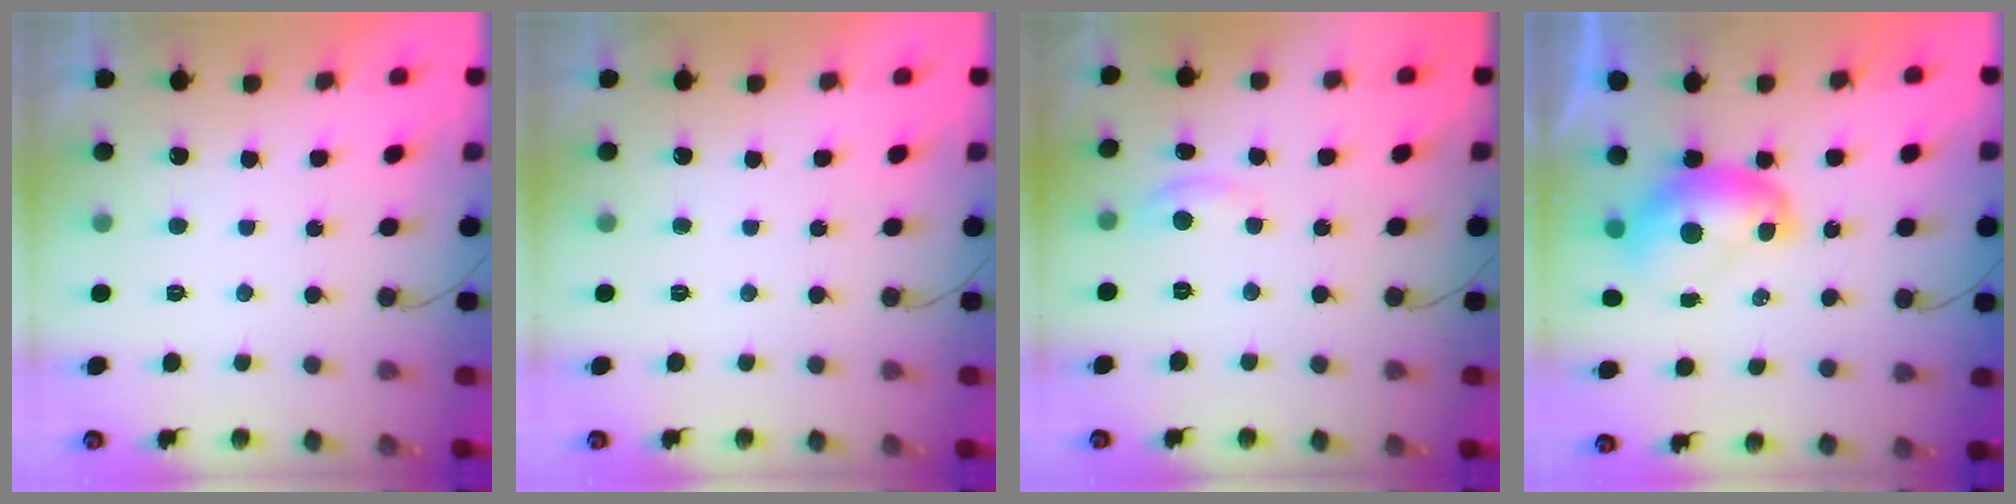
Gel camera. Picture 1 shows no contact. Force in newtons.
{"total": 0.0}
{"total": 3.3, "press": 3.2, "slide": 0.3}
{"total": 8.3, "press": 8.3, "slide": 0.4}